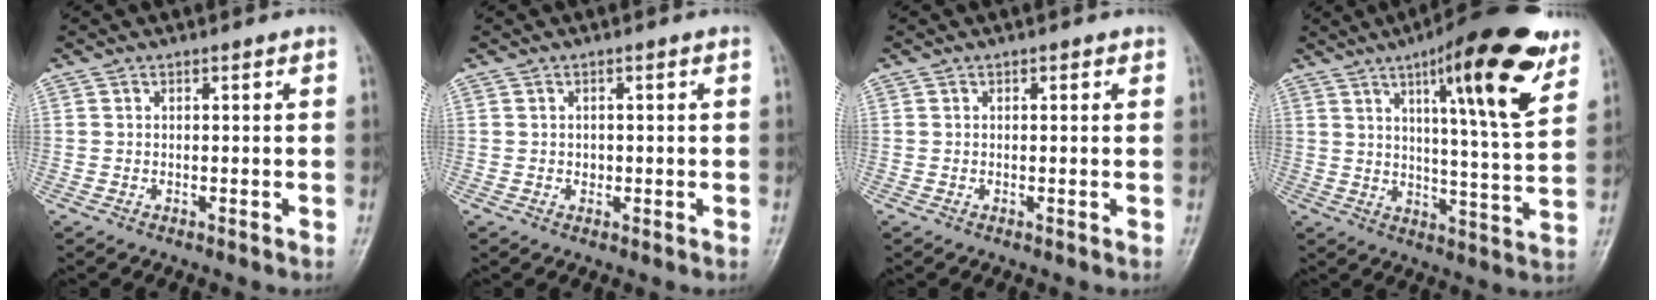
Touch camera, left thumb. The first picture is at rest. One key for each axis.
{"total": 1.2, "fx": -0.1, "fy": 1.1, "fz": 0.5, "tx": -0.002, "ty": 0.003, "tz": -0.001}
{"total": 1.0, "fx": 0.5, "fy": 0.7, "fz": 0.5, "tx": 0.003, "ty": 0.001, "tz": 0.002}
{"total": 19.6, "fx": 10.6, "fy": 3.8, "fz": 16.1, "tx": -0.203, "ty": -0.047, "tz": 0.152}